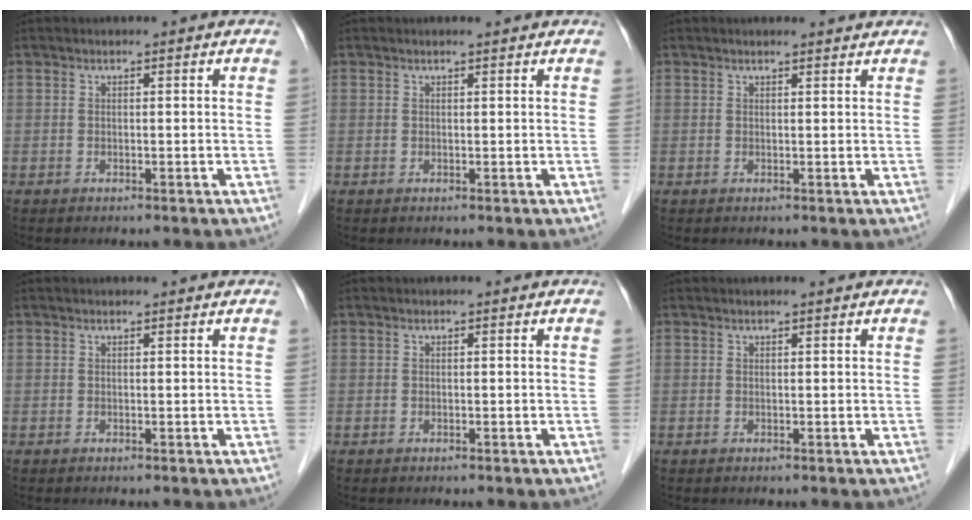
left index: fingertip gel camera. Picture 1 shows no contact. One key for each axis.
{"total": 1.0, "fx": 0.9, "fy": 0.0, "fz": 0.4, "tx": -0.009, "ty": 0.004, "tz": 0.015}
{"total": 3.0, "fx": 2.9, "fy": 0.2, "fz": 0.7, "tx": -0.013, "ty": 0.008, "tz": 0.031}
{"total": 1.0, "fx": 0.9, "fy": 0.0, "fz": 0.2, "tx": -0.008, "ty": 0.009, "tz": 0.014}
{"total": 0.0}
{"total": 0.8, "fx": 0.7, "fy": 0.0, "fz": 0.4, "tx": -0.009, "ty": 0.004, "tz": 0.013}